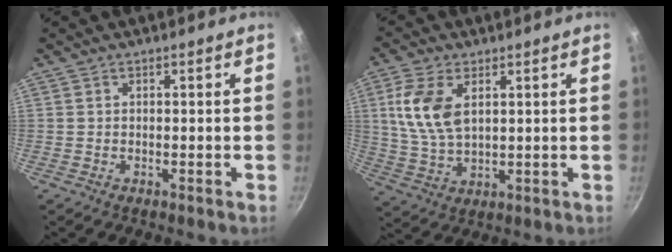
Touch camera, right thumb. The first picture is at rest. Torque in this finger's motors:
{"motor_torque": [-0.72, 0.98, 1.28, -0.17, 0.18]}